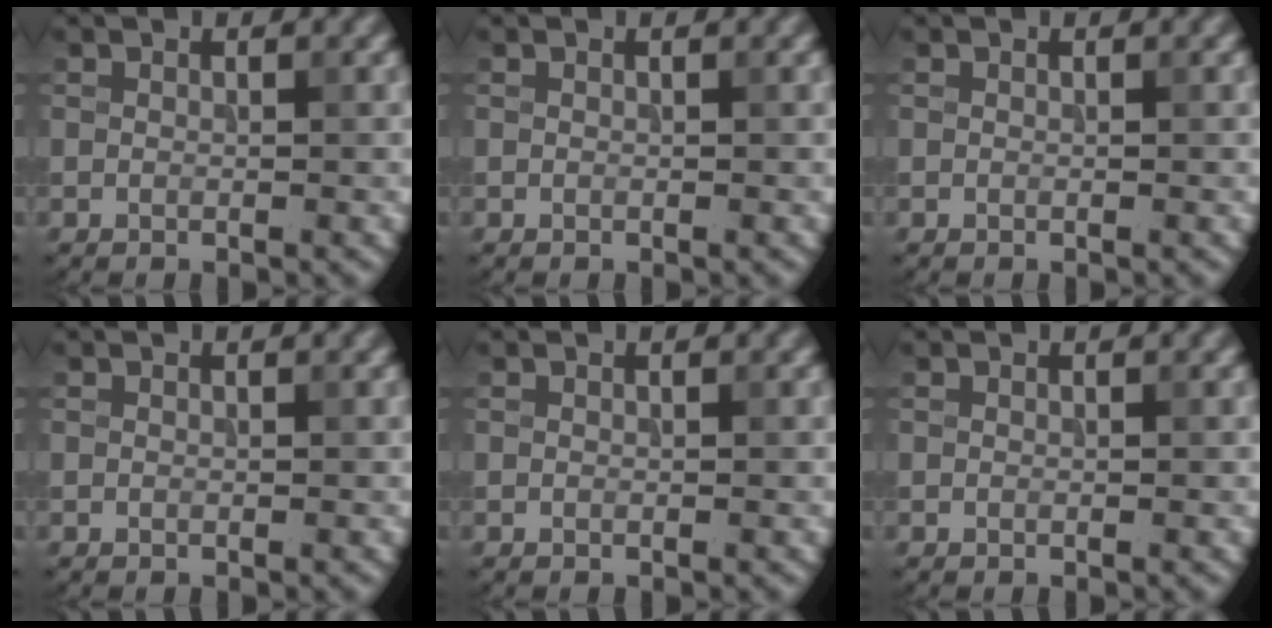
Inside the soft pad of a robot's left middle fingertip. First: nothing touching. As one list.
[{"total": 0.0}, {"total": 0.0}, {"total": 0.0}, {"total": 0.0}, {"total": 0.0}]